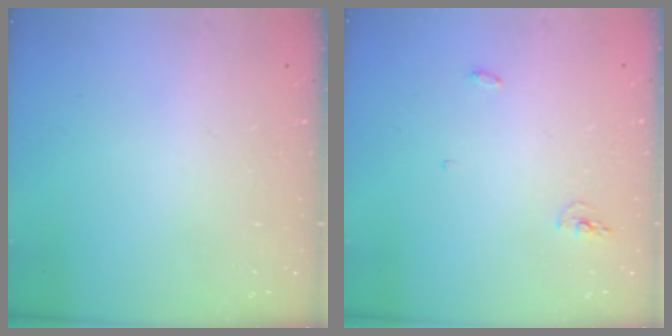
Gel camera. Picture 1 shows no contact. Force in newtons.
{"total": 7.6, "press": 4.3, "slide": 6.2}